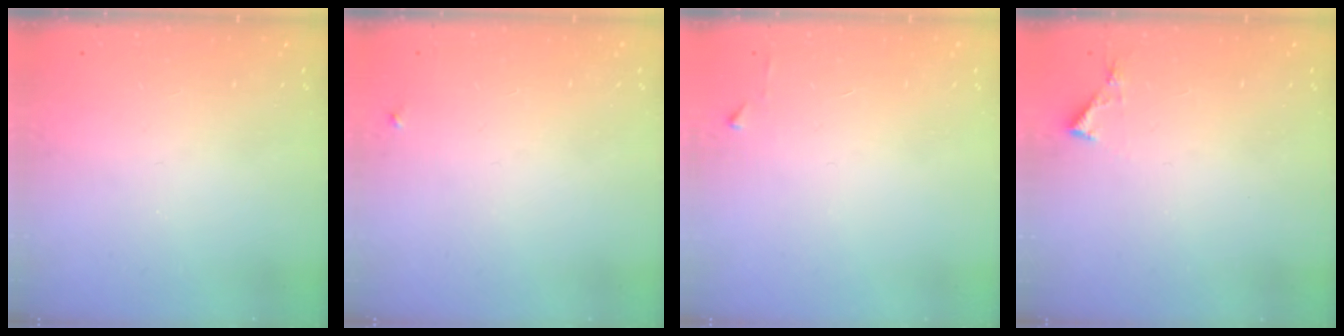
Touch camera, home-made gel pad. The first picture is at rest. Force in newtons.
{"total": 3.3, "press": 3.3, "slide": 0.4}
{"total": 2.4, "press": 2.4, "slide": 0.3}
{"total": 4.1, "press": 4.1, "slide": 0.5}